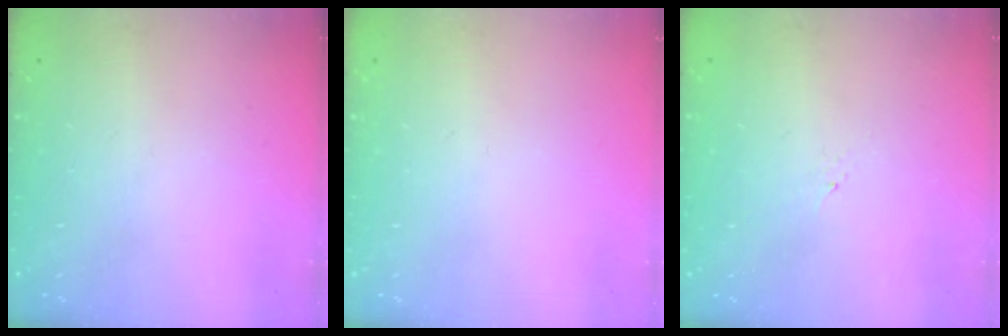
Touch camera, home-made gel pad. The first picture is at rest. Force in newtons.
{"total": 0.0}
{"total": 1.2, "press": 1.1, "slide": 0.2}